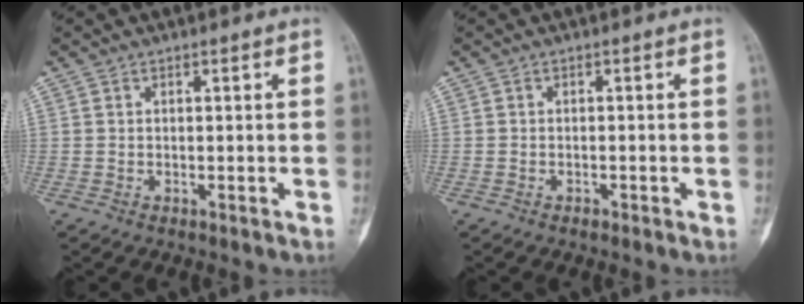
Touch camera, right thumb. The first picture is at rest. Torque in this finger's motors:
{"motor_torque": [0.19, 0.09, -0.17, -0.12, 0.05]}